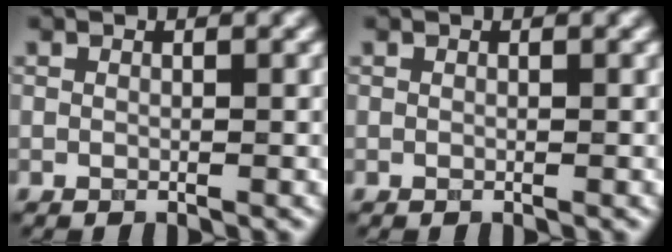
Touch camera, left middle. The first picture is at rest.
{"total": 0.0}